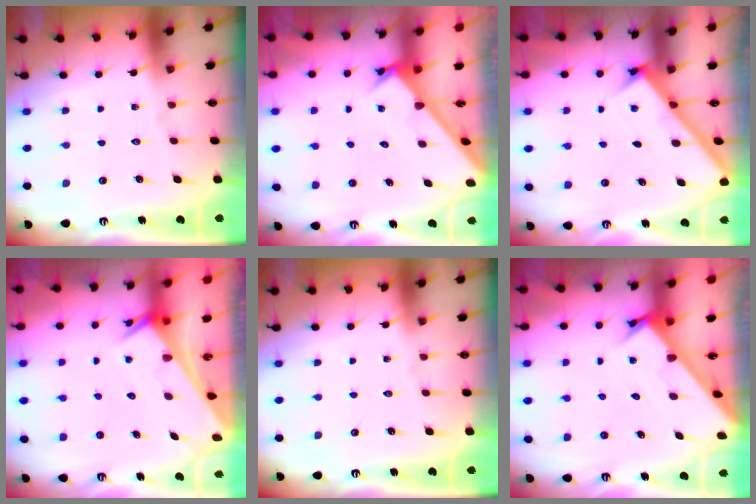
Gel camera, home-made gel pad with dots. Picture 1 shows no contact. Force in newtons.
{"total": 2.8, "press": 2.7, "slide": 0.3}
{"total": 2.7, "press": 2.7, "slide": 0.4}
{"total": 2.5, "press": 2.5, "slide": 0.1}
{"total": 0.0}
{"total": 2.1, "press": 2.1, "slide": 0.2}